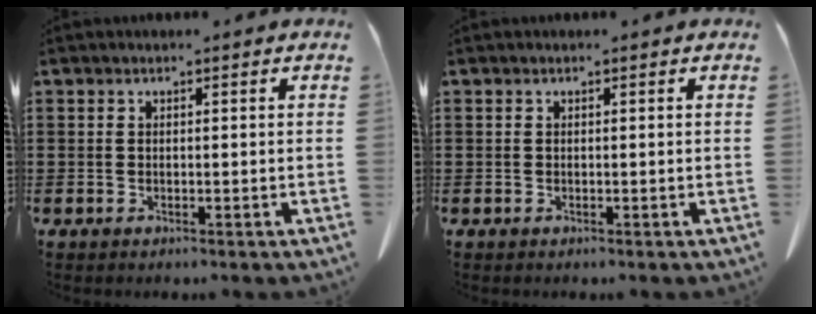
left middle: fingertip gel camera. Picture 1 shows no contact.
{"total": 0.0}